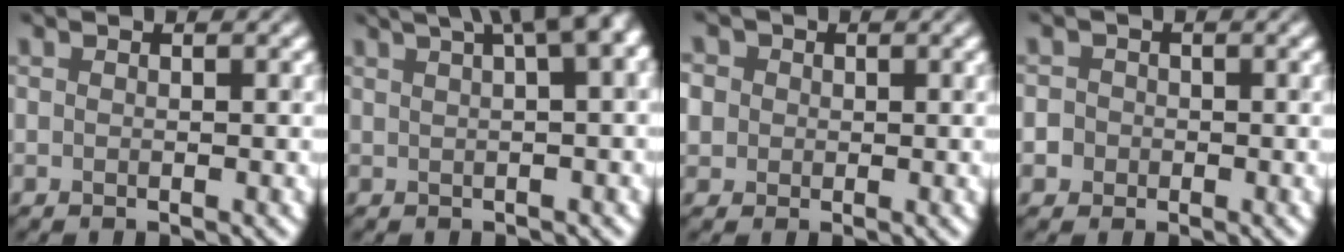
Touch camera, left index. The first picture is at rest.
{"total": 10.7, "force": [5.0, 4.5, 8.3], "torque": [-0.079, 0.064, 0.053]}
{"total": 4.3, "force": [1.2, 3.9, 1.4], "torque": [-0.031, 0.031, -0.001]}
{"total": 2.1, "force": [-0.9, 1.9, 0.1], "torque": [0.016, 0.011, -0.027]}